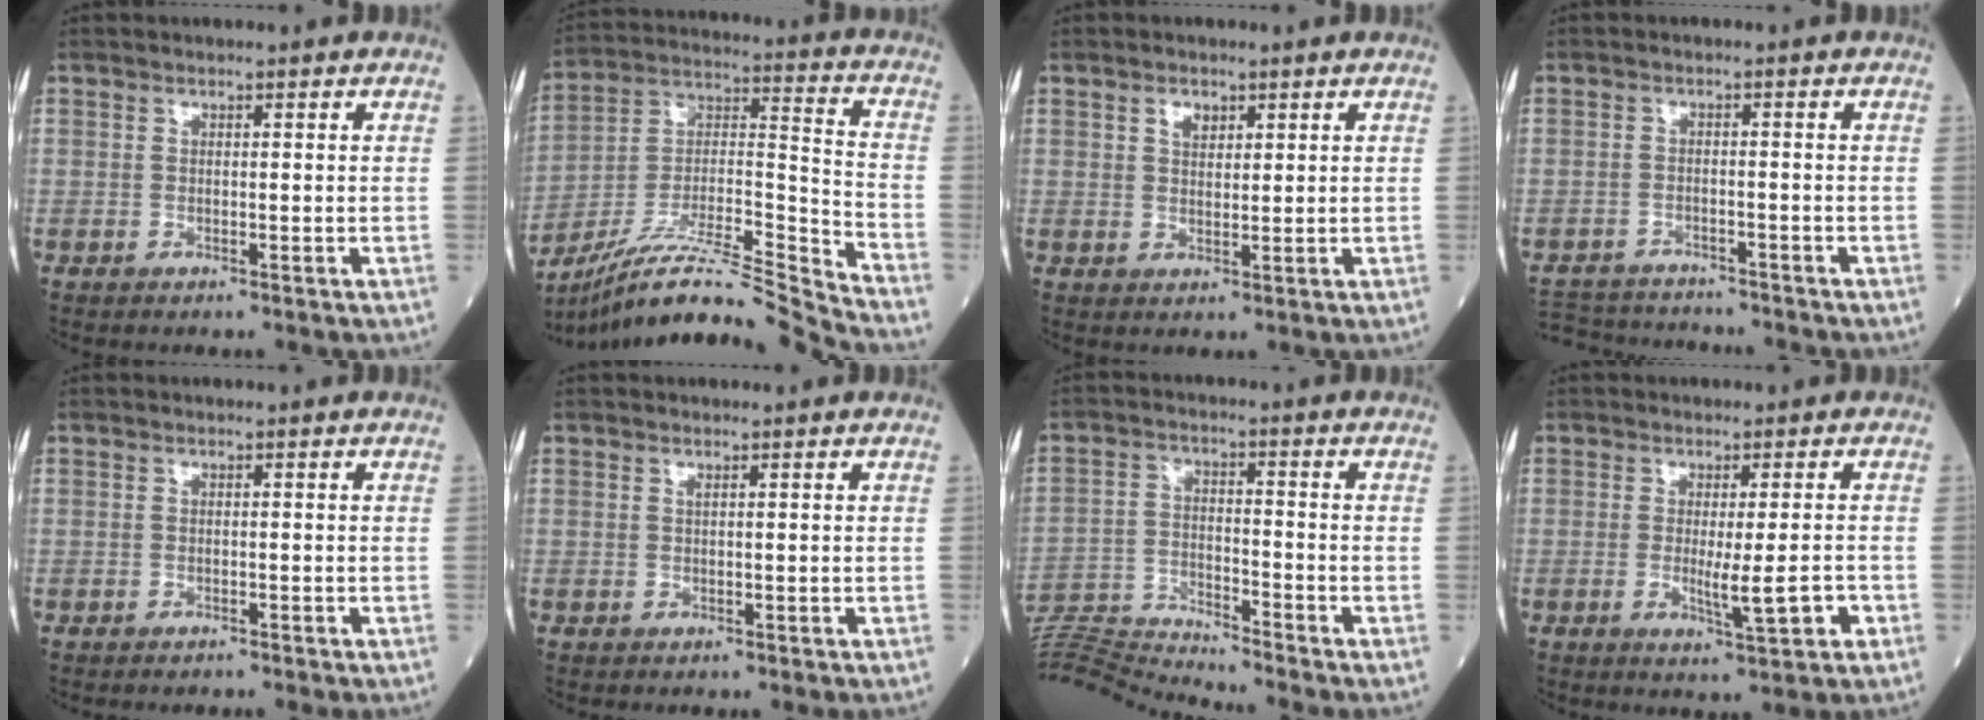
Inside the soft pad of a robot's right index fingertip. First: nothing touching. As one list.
[{"total": 20.7, "force": [-19.0, -2.1, 7.9], "torque": [-0.160, 0.009, -0.332]}, {"total": 2.2, "force": [1.2, 1.3, 1.3], "torque": [-0.023, 0.002, 0.023]}, {"total": 9.8, "force": [-9.4, 2.0, 2.2], "torque": [-0.042, 0.003, -0.140]}, {"total": 0.7, "force": [-0.7, 0.1, 0.1], "torque": [-0.008, -0.002, -0.013]}, {"total": 0.0}, {"total": 10.8, "force": [-10.4, -2.6, 0.3], "torque": [-0.012, 0.010, -0.197]}, {"total": 5.3, "force": [-1.4, 0.2, 5.1], "torque": [-0.079, -0.011, -0.019]}]